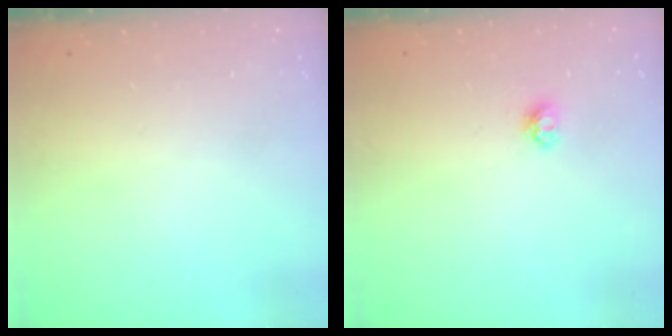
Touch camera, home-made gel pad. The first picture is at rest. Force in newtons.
{"total": 4.0, "press": 4.0, "slide": 0.5}